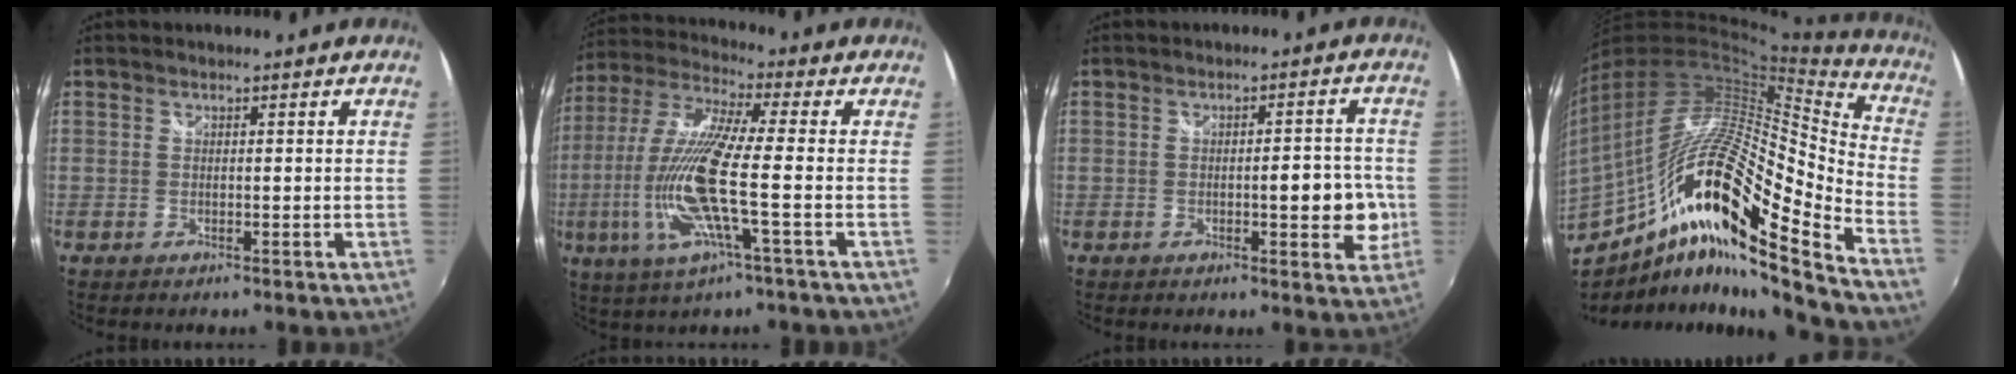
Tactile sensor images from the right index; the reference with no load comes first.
{"total": 16.3, "force": [-4.1, 1.3, 15.7], "torque": [-0.314, -0.016, -0.079]}
{"total": 6.3, "force": [-1.1, 2.1, 5.8], "torque": [-0.082, 0.002, -0.005]}
{"total": 23.0, "force": [-7.2, 4.9, 21.3], "torque": [-0.349, -0.036, -0.146]}